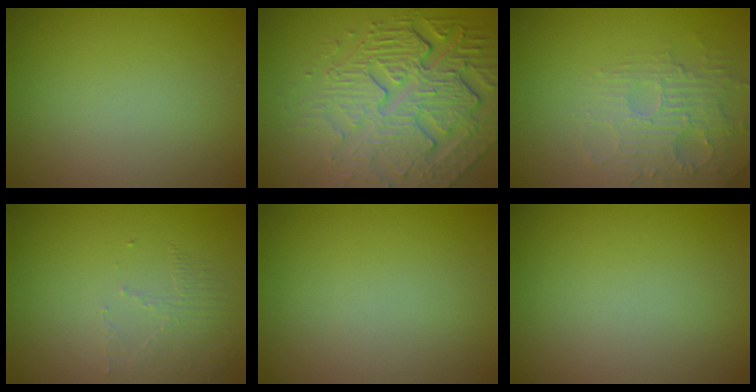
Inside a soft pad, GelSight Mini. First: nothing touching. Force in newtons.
{"total": 8.5, "press": 5.9, "slide": 6.2}
{"total": 3.7, "press": 3.6, "slide": 0.7}
{"total": 1.6, "press": 0.7, "slide": 1.4}
{"total": 0.0}
{"total": 0.0}